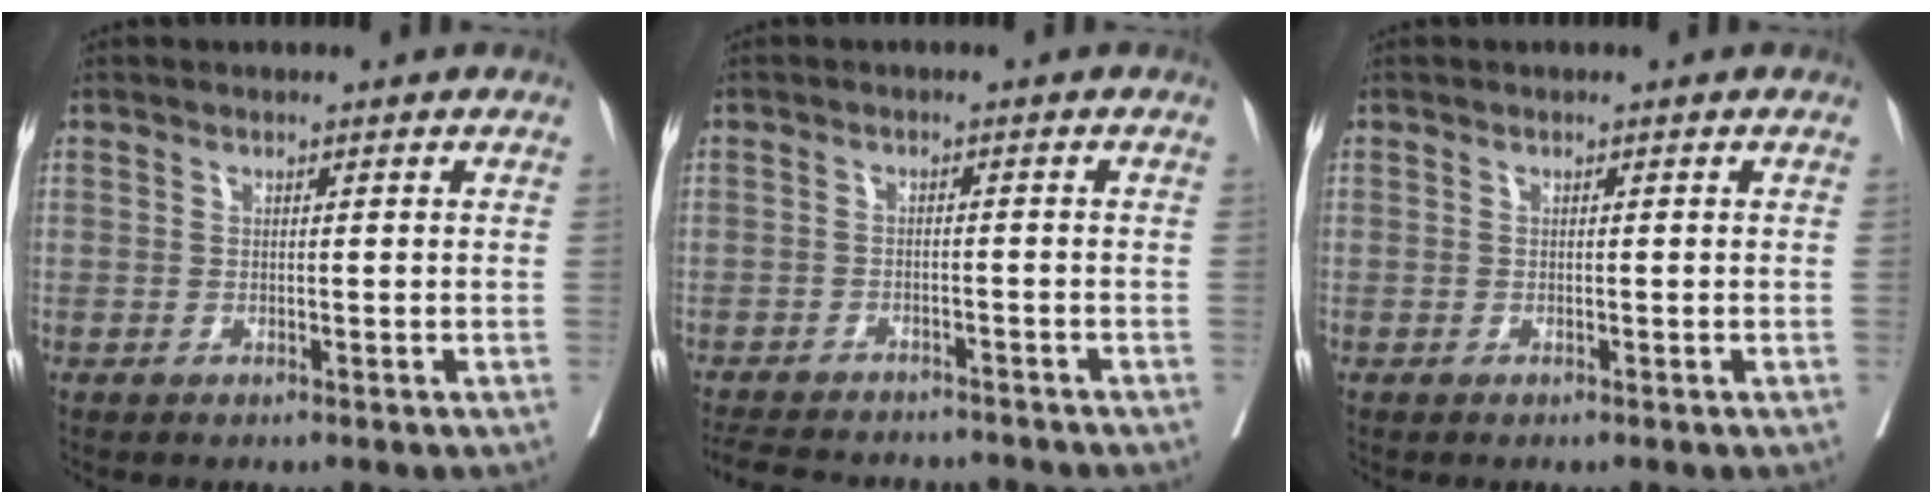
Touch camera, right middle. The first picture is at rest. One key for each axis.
{"total": 12.3, "fx": -11.3, "fy": 3.1, "fz": 3.8, "tx": -0.076, "ty": 0.000, "tz": -0.152}
{"total": 0.0}